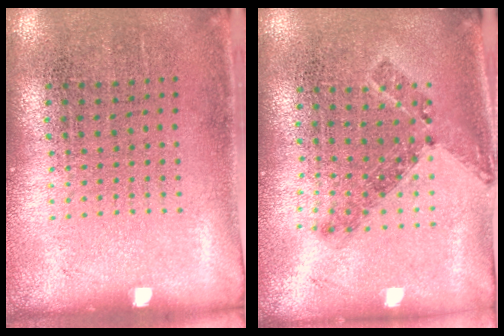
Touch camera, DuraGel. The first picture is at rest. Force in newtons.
{"total": 0.9, "press": 0.8, "slide": 0.5}